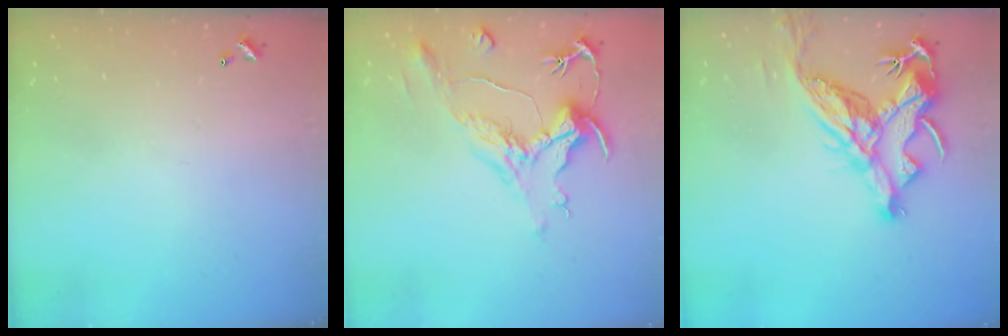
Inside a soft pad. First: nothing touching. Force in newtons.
{"total": 1.5, "press": 0.9, "slide": 1.2}
{"total": 14.1, "press": 14.0, "slide": 2.0}